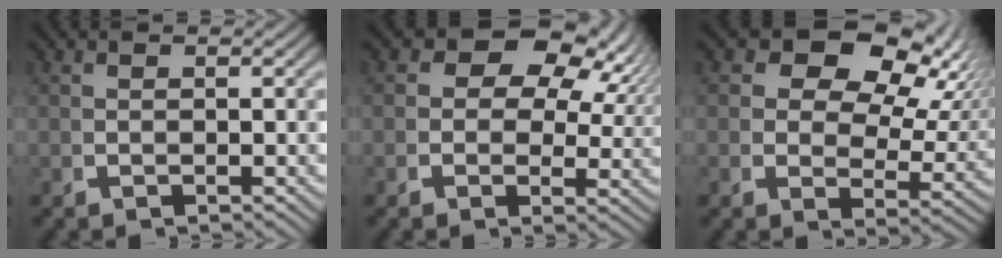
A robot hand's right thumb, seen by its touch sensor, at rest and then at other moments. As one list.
[{"total": 7.3, "force": [2.5, 4.7, 5.0], "torque": [-0.079, -0.003, 0.035]}, {"total": 10.7, "force": [3.9, 6.8, 7.2], "torque": [-0.124, -0.016, 0.060]}]